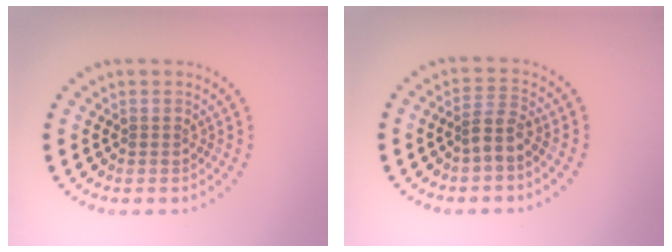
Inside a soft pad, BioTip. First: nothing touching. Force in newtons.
{"total": 2.1, "press": 1.6, "slide": 1.4}